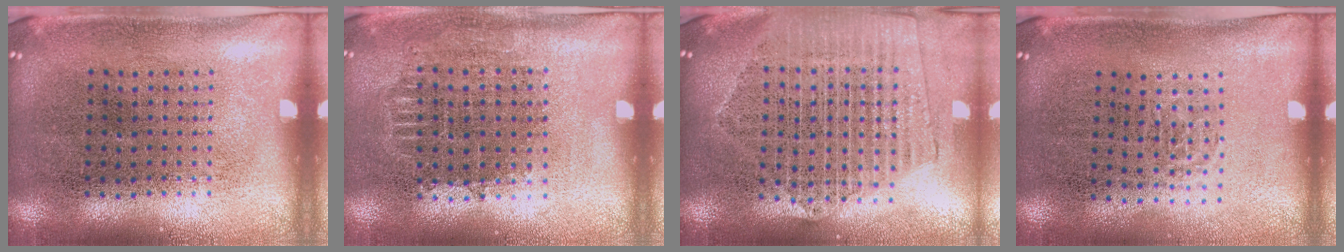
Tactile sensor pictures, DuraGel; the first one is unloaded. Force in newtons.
{"total": 0.7, "press": 0.7, "slide": 0.2}
{"total": 2.1, "press": 1.9, "slide": 0.9}
{"total": 0.5, "press": 0.4, "slide": 0.4}